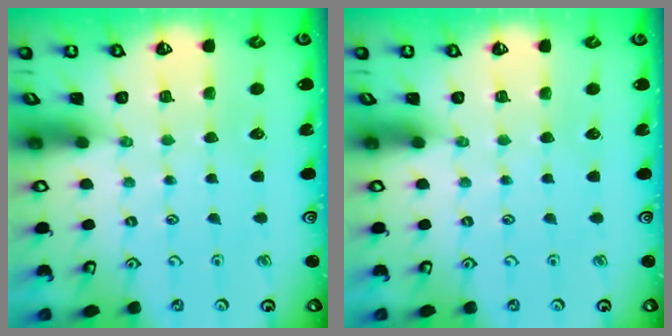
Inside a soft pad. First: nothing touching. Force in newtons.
{"total": 0.0}